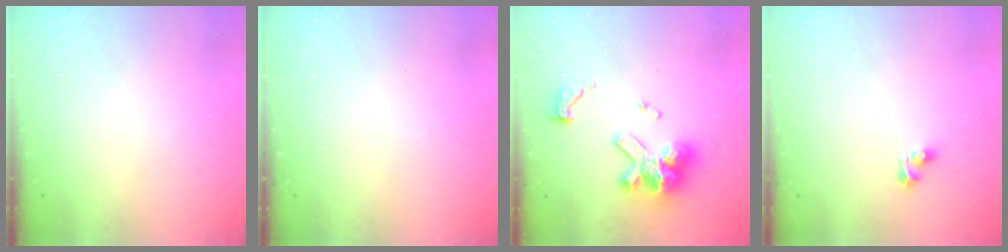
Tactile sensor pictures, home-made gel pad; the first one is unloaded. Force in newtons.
{"total": 0.0}
{"total": 12.9, "press": 12.8, "slide": 1.4}
{"total": 4.5, "press": 4.0, "slide": 2.0}